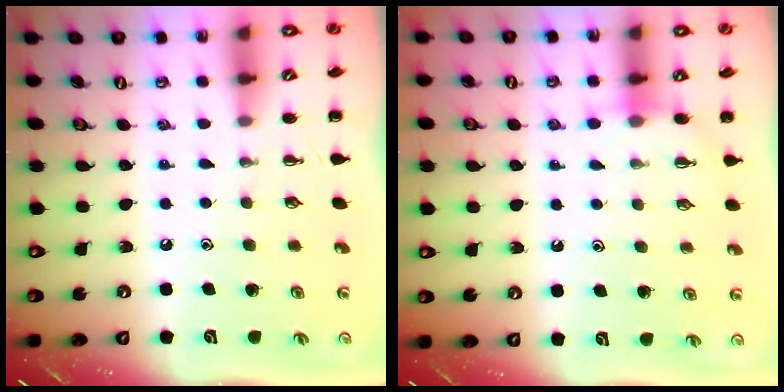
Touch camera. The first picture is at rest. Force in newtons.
{"total": 4.9, "press": 4.8, "slide": 1.0}